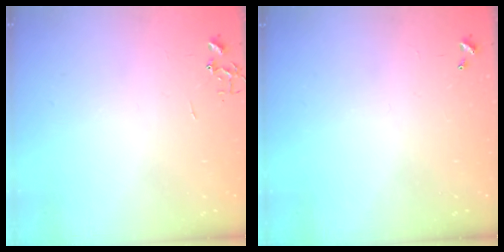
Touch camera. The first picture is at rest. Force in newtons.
{"total": 0.0}